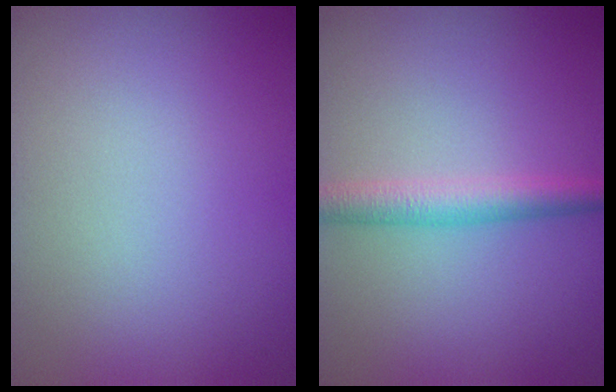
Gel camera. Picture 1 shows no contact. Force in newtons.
{"total": 2.9, "press": 2.9, "slide": 0.1}